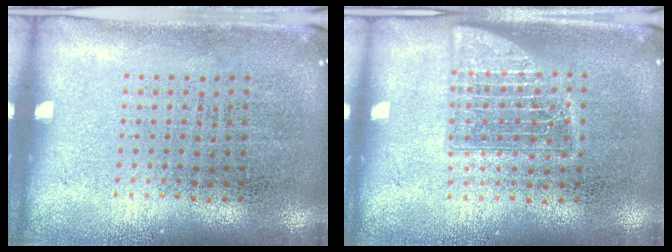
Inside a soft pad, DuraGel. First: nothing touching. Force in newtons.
{"total": 2.3, "press": 2.3, "slide": 0.3}